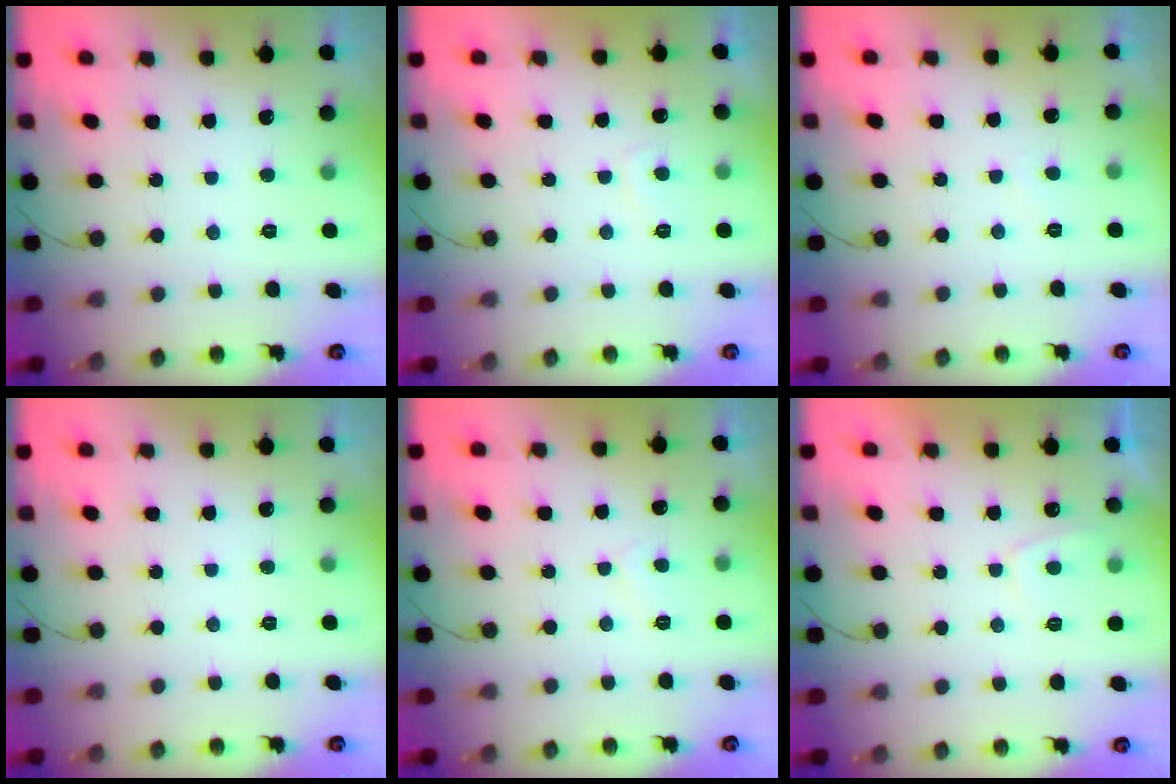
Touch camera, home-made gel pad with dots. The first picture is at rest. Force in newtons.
{"total": 1.6, "press": 1.4, "slide": 0.7}
{"total": 1.6, "press": 1.5, "slide": 0.4}
{"total": 0.0}
{"total": 4.2, "press": 4.1, "slide": 0.5}
{"total": 1.9, "press": 1.8, "slide": 0.7}